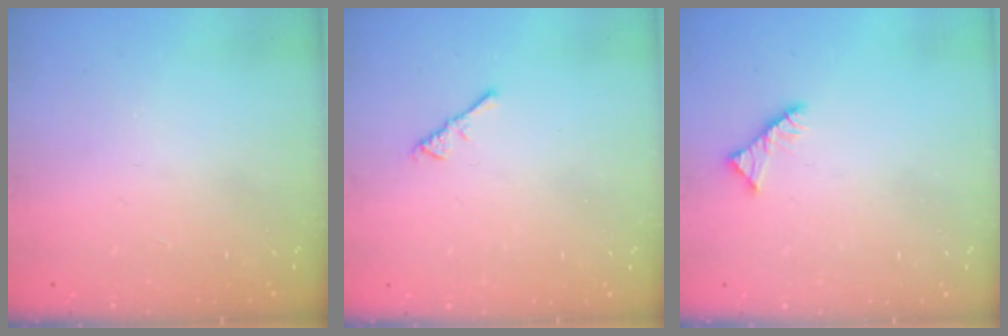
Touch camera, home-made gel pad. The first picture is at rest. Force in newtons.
{"total": 2.2, "press": 2.1, "slide": 0.5}
{"total": 2.9, "press": 2.9, "slide": 0.4}